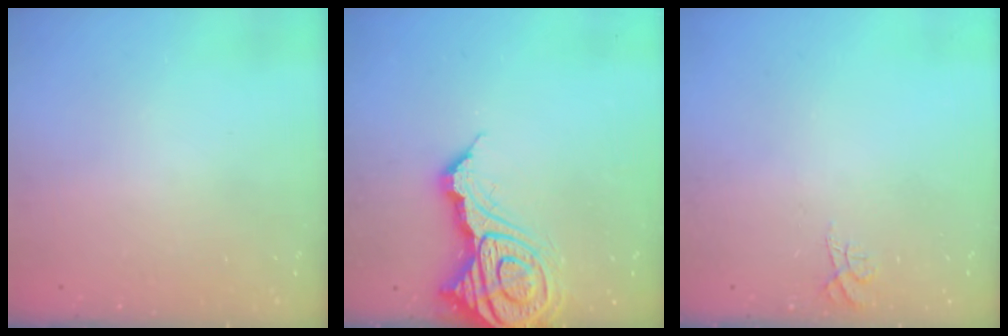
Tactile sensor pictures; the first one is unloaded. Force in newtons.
{"total": 17.8, "press": 17.7, "slide": 2.2}
{"total": 5.6, "press": 5.6, "slide": 0.4}